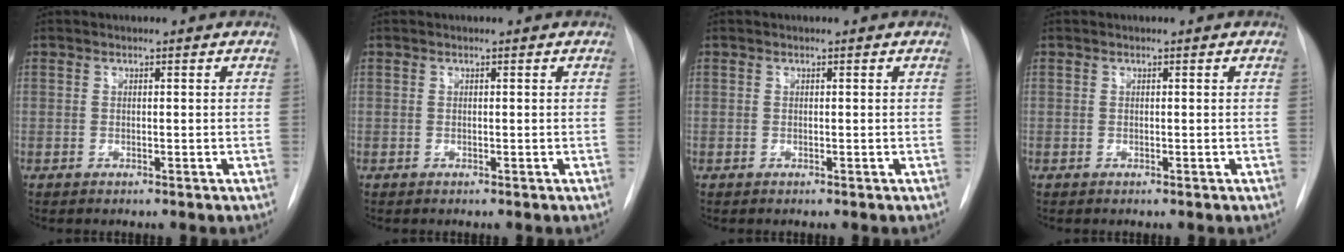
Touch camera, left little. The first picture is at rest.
{"total": 0.0}
{"total": 0.0}
{"total": 0.0}